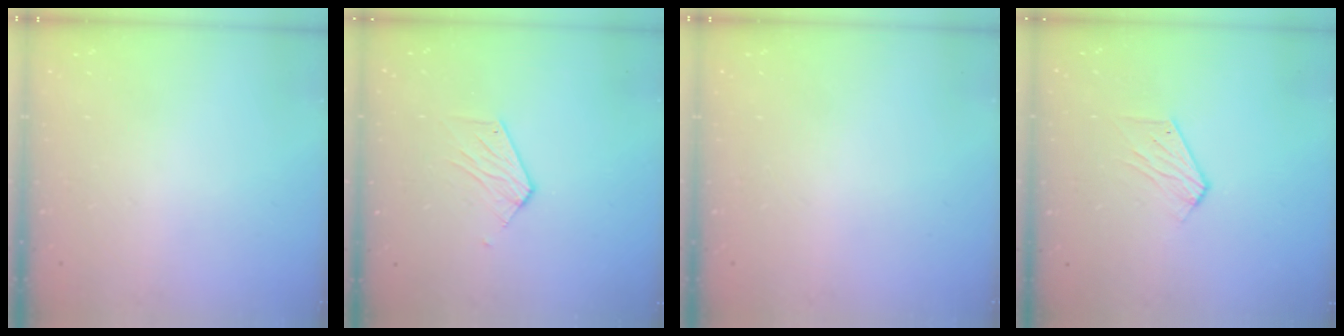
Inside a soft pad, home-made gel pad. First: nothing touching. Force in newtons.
{"total": 5.3, "press": 5.3, "slide": 0.4}
{"total": 0.0}
{"total": 5.3, "press": 5.3, "slide": 0.4}